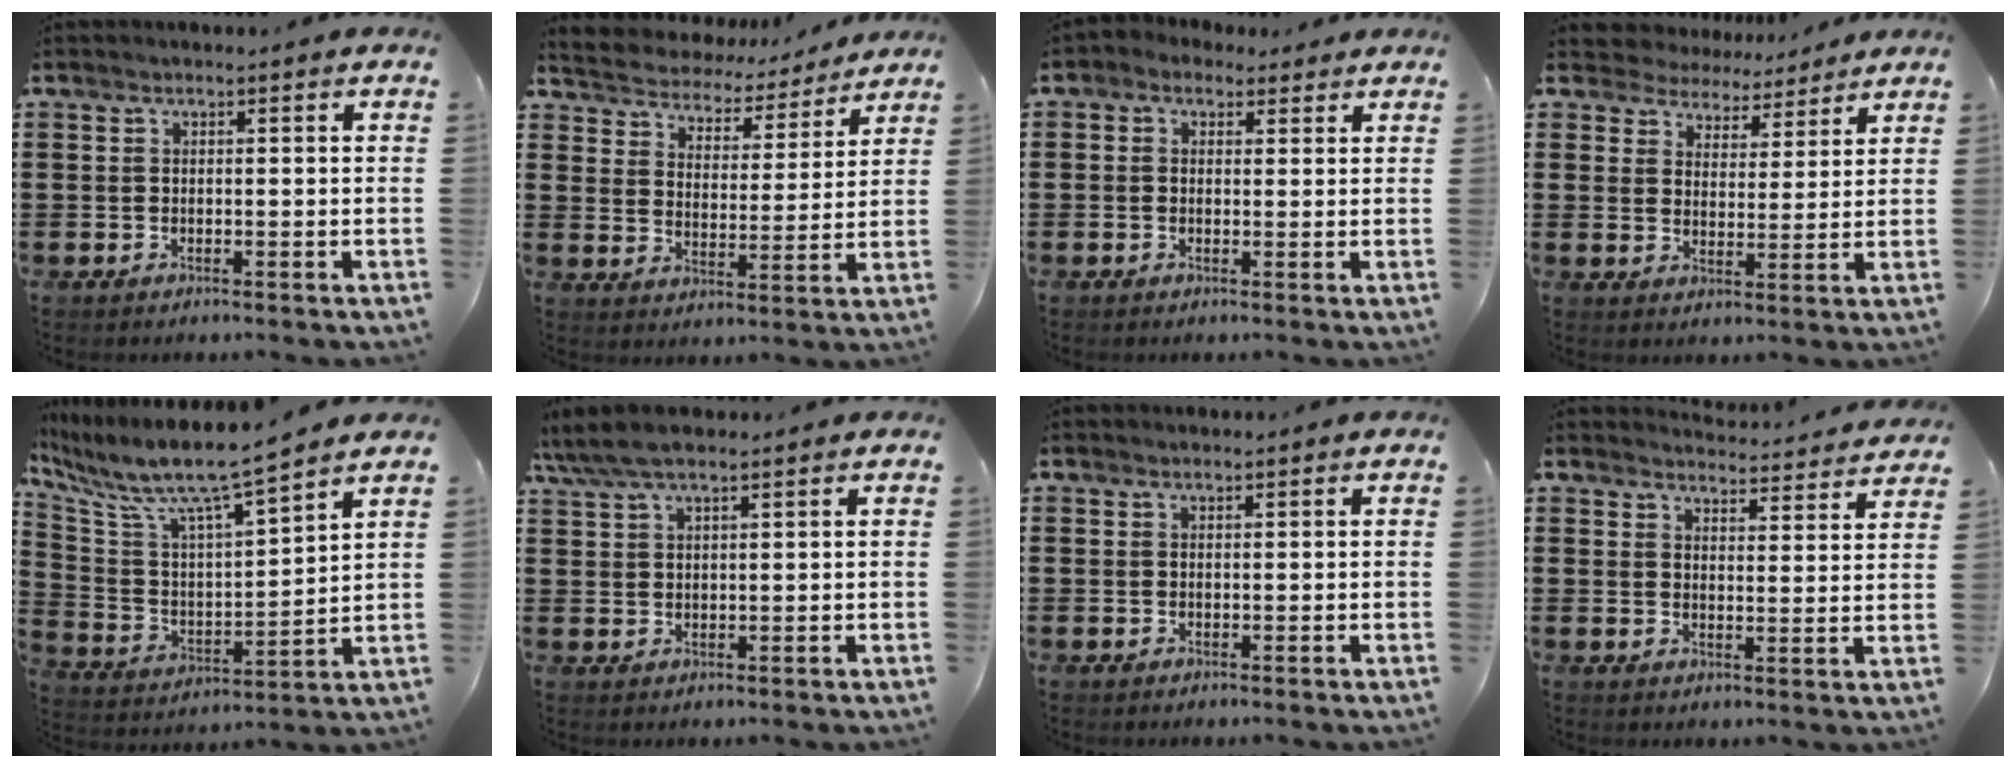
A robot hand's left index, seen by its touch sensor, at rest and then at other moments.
{"total": 3.9, "force": [3.8, 0.6, -0.5], "torque": [-0.018, -0.034, 0.060]}
{"total": 1.6, "force": [0.8, 1.3, 0.4], "torque": [-0.013, 0.009, 0.014]}
{"total": 5.2, "force": [4.9, 1.5, -0.3], "torque": [-0.023, -0.027, 0.087]}
{"total": 8.8, "force": [7.4, 0.5, 4.6], "torque": [-0.124, -0.056, 0.119]}
{"total": 4.9, "force": [3.8, 1.2, 2.9], "torque": [-0.064, 0.000, 0.071]}
{"total": 0.5, "force": [0.5, 0.1, 0.2], "torque": [-0.004, 0.000, 0.009]}
{"total": 4.0, "force": [4.0, -0.2, 0.1], "torque": [-0.010, -0.030, 0.068]}